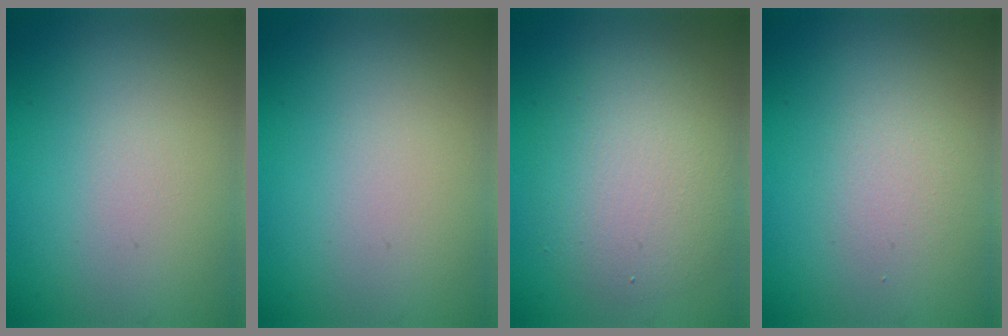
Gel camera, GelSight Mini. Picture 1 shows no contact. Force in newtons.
{"total": 0.0}
{"total": 4.5, "press": 4.5, "slide": 0.1}
{"total": 1.3, "press": 1.3, "slide": 0.1}